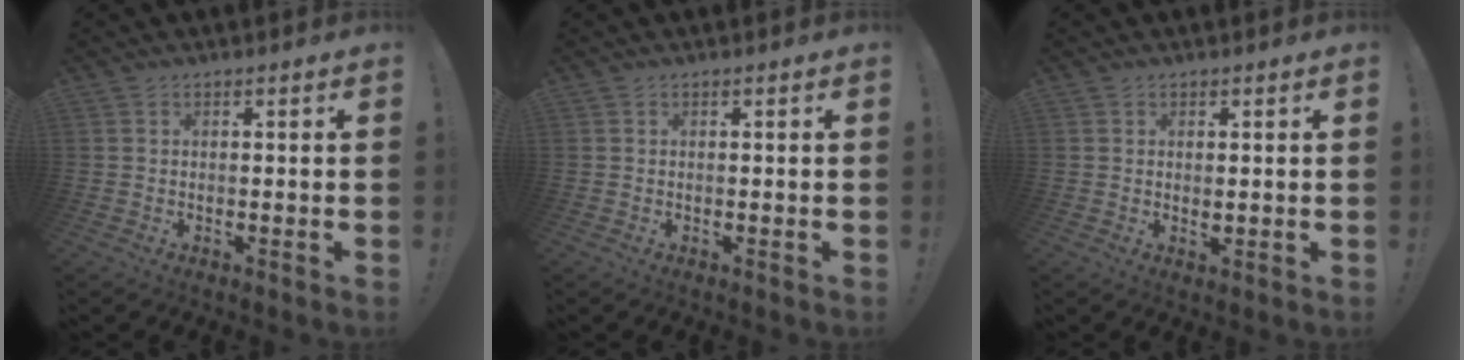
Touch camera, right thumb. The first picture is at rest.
{"total": 0.0}
{"total": 1.0, "force": [0.3, 0.5, 0.8], "torque": [-0.007, -0.004, 0.005]}